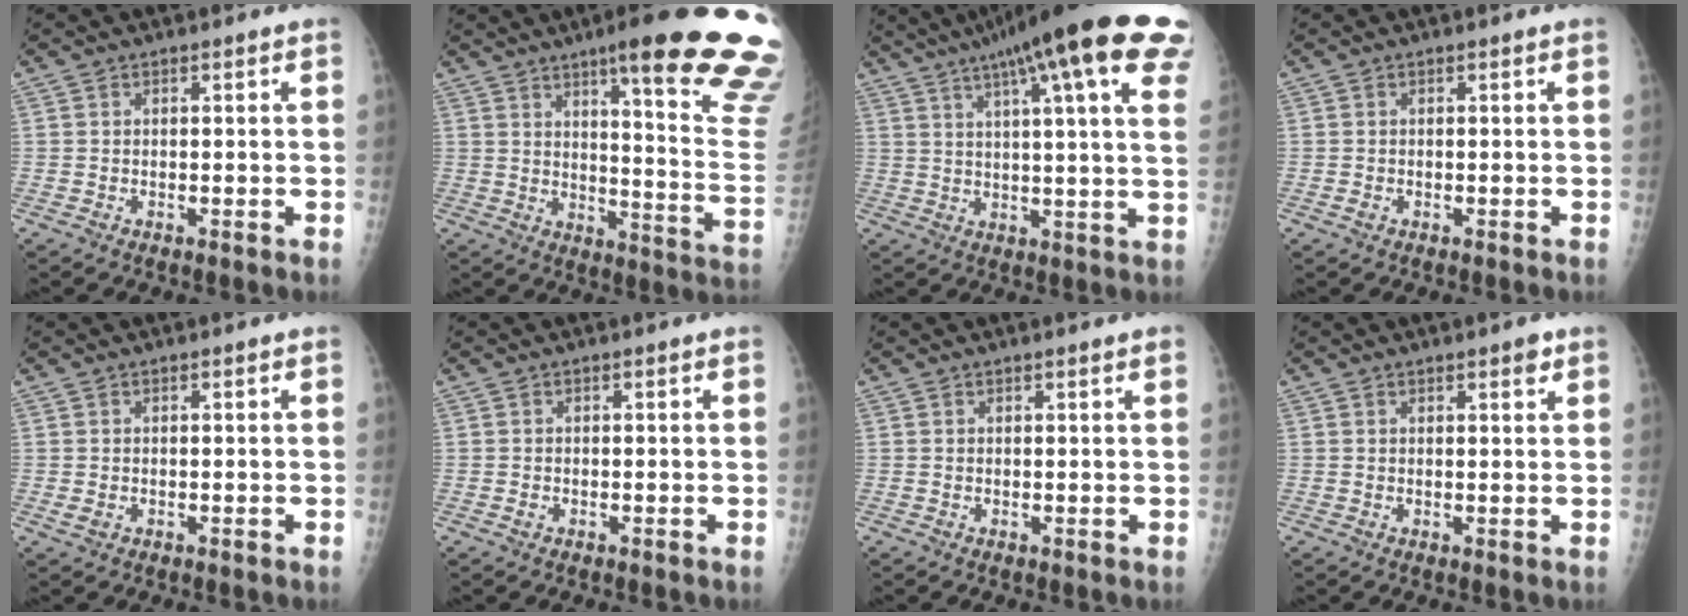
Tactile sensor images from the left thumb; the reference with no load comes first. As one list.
[{"total": 26.3, "force": [17.6, 3.1, 19.2], "torque": [-0.200, -0.093, 0.229]}, {"total": 25.8, "force": [14.7, 4.2, 20.8], "torque": [-0.278, 0.004, 0.190]}, {"total": 0.6, "force": [0.0, 0.4, 0.5], "torque": [-0.008, 0.006, 0.003]}, {"total": 1.2, "force": [0.2, 0.7, 1.0], "torque": [-0.017, 0.002, 0.010]}, {"total": 0.5, "force": [0.0, 0.3, 0.4], "torque": [-0.006, 0.004, 0.003]}, {"total": 1.6, "force": [1.2, -0.1, 1.1], "torque": [-0.010, 0.001, 0.017]}, {"total": 2.2, "force": [1.5, 0.6, 1.5], "torque": [-0.016, -0.008, 0.020]}]